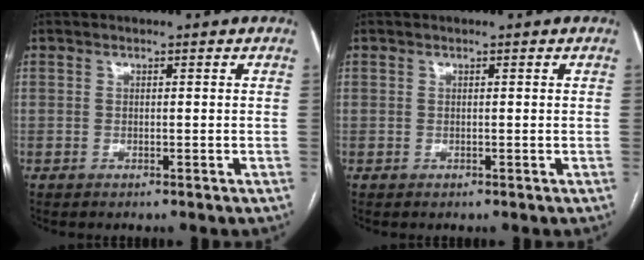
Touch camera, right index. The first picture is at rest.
{"total": 0.0}